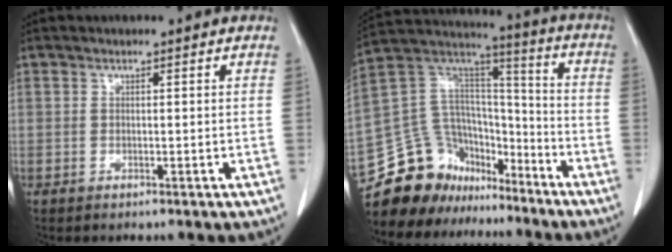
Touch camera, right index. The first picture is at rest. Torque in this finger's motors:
{"motor_torque": [-0.17, -0.27, -0.50, -0.21]}